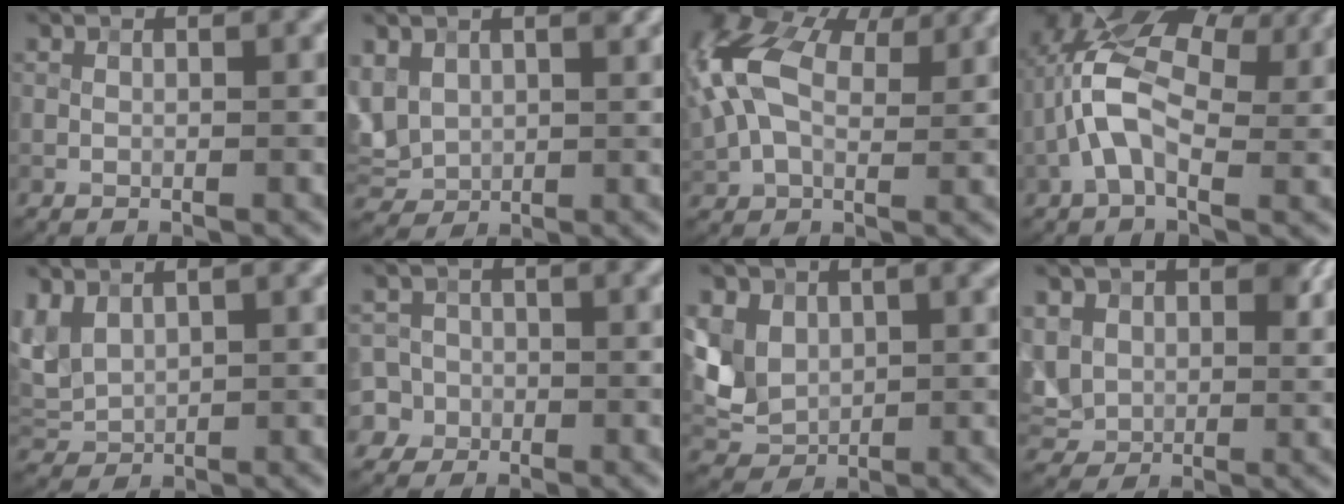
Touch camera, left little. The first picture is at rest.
{"total": 4.8, "force": [1.8, 3.6, 2.5], "torque": [-0.079, 0.002, 0.039]}
{"total": 12.2, "force": [4.3, 7.1, 8.9], "torque": [-0.217, 0.024, 0.071]}
{"total": 9.1, "force": [0.6, 4.8, 7.6], "torque": [-0.150, 0.019, -0.003]}
{"total": 3.3, "force": [1.5, 2.2, 1.9], "torque": [-0.051, 0.005, 0.033]}
{"total": 5.1, "force": [-1.8, 4.7, 1.0], "torque": [-0.004, 0.008, -0.058]}
{"total": 5.3, "force": [1.4, 4.2, 2.8], "torque": [-0.072, 0.000, 0.026]}
{"total": 7.1, "force": [2.5, 5.5, 3.6], "torque": [-0.095, 0.006, 0.039]}